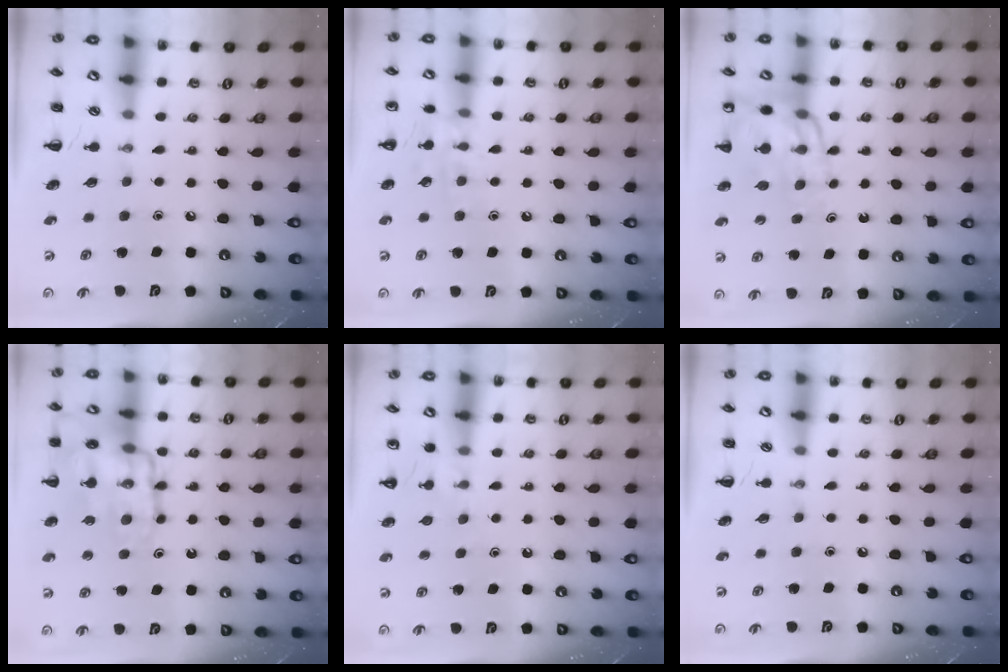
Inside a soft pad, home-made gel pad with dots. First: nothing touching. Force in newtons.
{"total": 8.1, "press": 8.0, "slide": 1.3}
{"total": 13.9, "press": 13.5, "slide": 3.1}
{"total": 20.7, "press": 20.6, "slide": 2.7}
{"total": 7.2, "press": 7.0, "slide": 1.6}
{"total": 0.0}